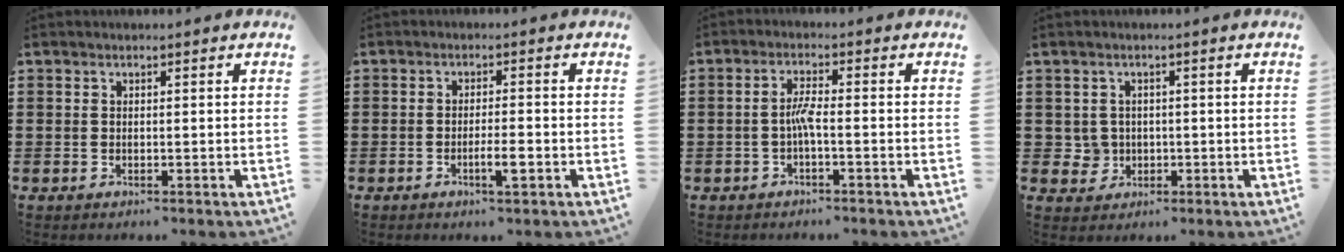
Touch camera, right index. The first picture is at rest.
{"total": 3.3, "force": [-1.4, 0.2, 3.0], "torque": [-0.052, -0.004, -0.025]}
{"total": 3.0, "force": [-0.9, 0.3, 2.8], "torque": [-0.062, -0.002, -0.021]}
{"total": 2.5, "force": [-0.1, 2.4, 0.5], "torque": [-0.021, 0.007, -0.005]}